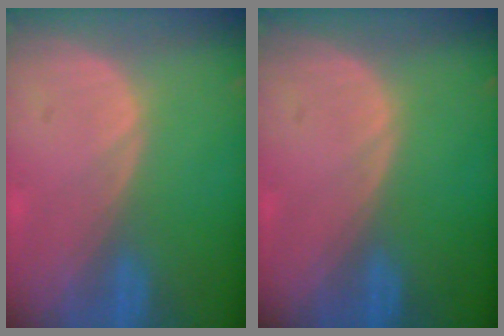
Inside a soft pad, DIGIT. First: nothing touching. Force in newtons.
{"total": 0.0}